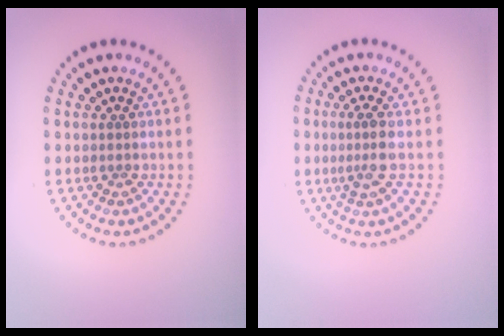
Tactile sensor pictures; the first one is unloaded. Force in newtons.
{"total": 2.2, "press": 1.8, "slide": 1.2}